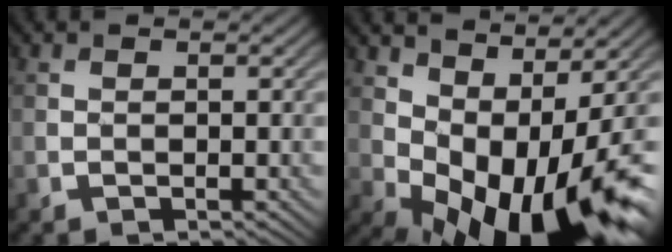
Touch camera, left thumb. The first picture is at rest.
{"total": 13.8, "force": [-0.4, 5.8, 12.6], "torque": [-0.196, -0.014, 0.019]}